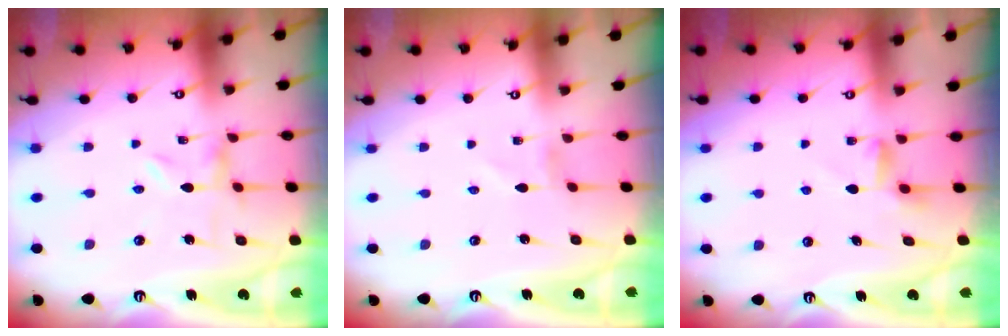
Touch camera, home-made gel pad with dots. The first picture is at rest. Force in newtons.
{"total": 1.3, "press": 1.3, "slide": 0.1}
{"total": 3.5, "press": 3.5, "slide": 0.3}